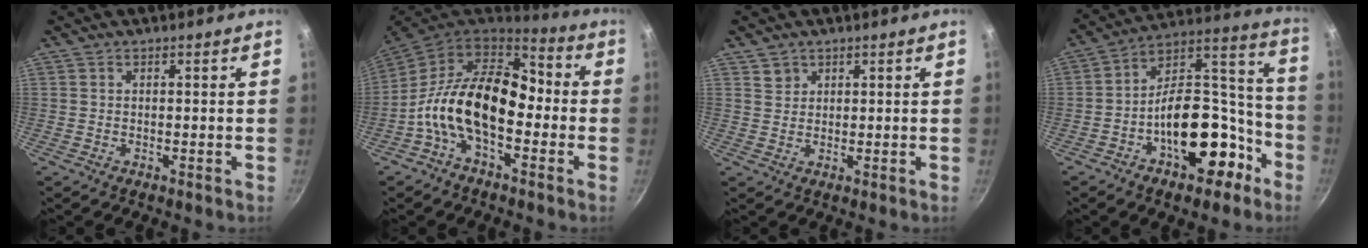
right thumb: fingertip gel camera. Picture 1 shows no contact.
{"total": 17.5, "force": [-3.1, 10.4, 13.7], "torque": [-0.212, 0.047, -0.079]}
{"total": 2.2, "force": [1.3, 1.7, 0.2], "torque": [0.013, 0.004, 0.022]}
{"total": 19.9, "force": [-8.5, 11.5, 13.9], "torque": [-0.151, 0.101, -0.122]}